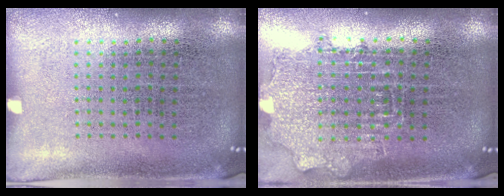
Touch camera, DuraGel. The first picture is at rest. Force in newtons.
{"total": 1.3, "press": 1.1, "slide": 0.6}